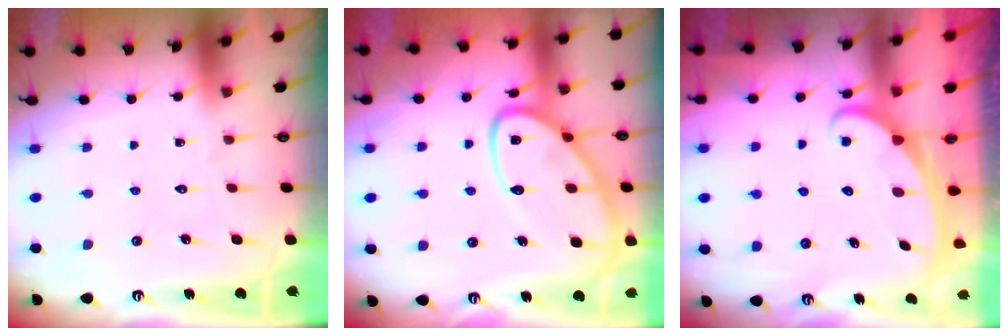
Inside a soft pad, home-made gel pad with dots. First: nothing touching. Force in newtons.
{"total": 14.6, "press": 14.5, "slide": 1.4}
{"total": 2.5, "press": 2.4, "slide": 0.3}